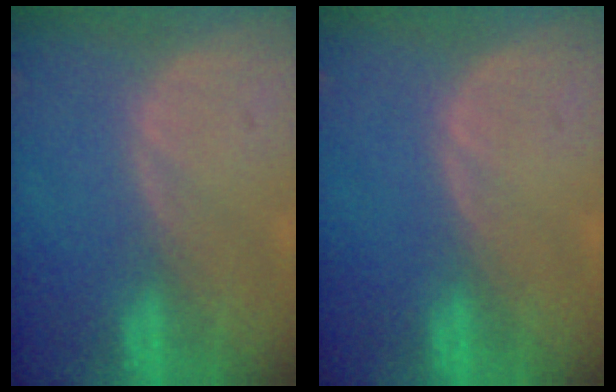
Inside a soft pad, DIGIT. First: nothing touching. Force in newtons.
{"total": 0.0}